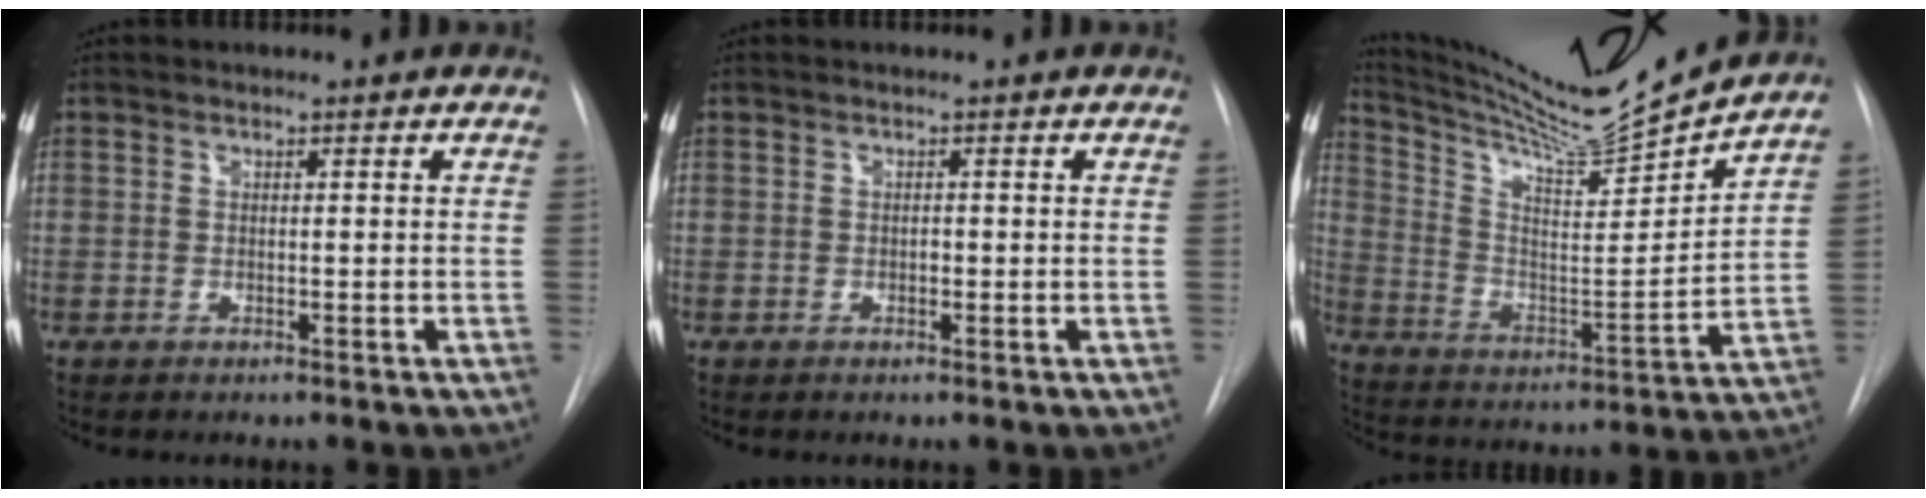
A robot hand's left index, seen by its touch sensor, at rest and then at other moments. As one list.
[{"total": 0.9, "force": [-0.9, 0.2, 0.1], "torque": [-0.001, -0.004, -0.012]}, {"total": 16.3, "force": [15.4, -1.5, 5.1], "torque": [-0.108, -0.056, 0.255]}]